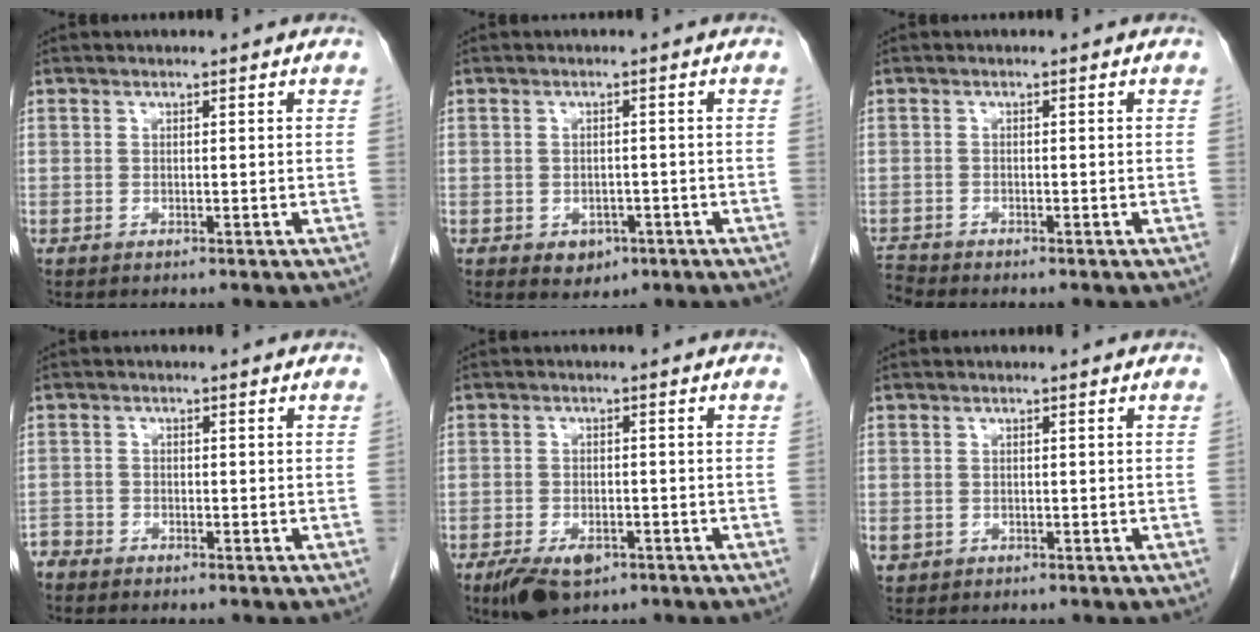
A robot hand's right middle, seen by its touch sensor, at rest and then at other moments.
{"total": 3.0, "force": [-1.3, 2.2, 1.5], "torque": [-0.017, 0.001, -0.007]}
{"total": 1.9, "force": [-1.9, -0.4, -0.2], "torque": [0.000, -0.013, -0.036]}
{"total": 2.2, "force": [-2.1, 0.5, -0.2], "torque": [0.006, -0.003, -0.041]}
{"total": 6.1, "force": [-3.7, 3.1, 3.8], "torque": [-0.069, -0.005, -0.055]}
{"total": 1.1, "force": [-0.3, 1.0, 0.3], "torque": [-0.005, 0.005, 0.000]}